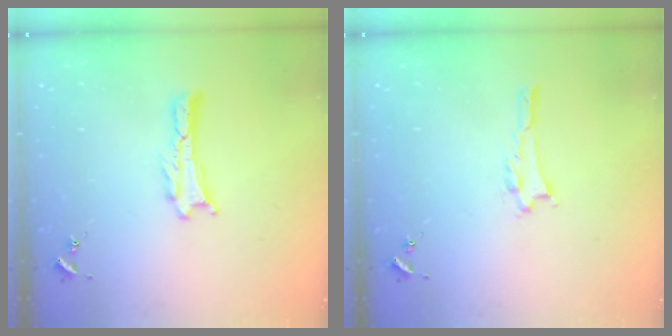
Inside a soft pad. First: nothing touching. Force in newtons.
{"total": 1.0, "press": 1.0, "slide": 0.2}